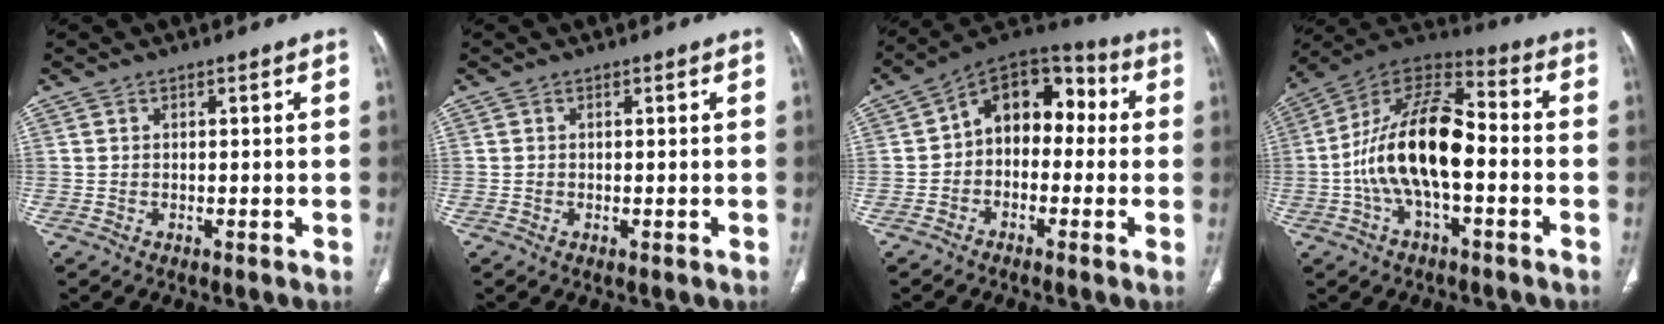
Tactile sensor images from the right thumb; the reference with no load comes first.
{"total": 0.0}
{"total": 12.7, "force": [0.4, 8.8, 9.1], "torque": [-0.088, 0.048, -0.013]}
{"total": 17.9, "force": [-2.6, 8.4, 15.6], "torque": [-0.285, 0.049, -0.052]}